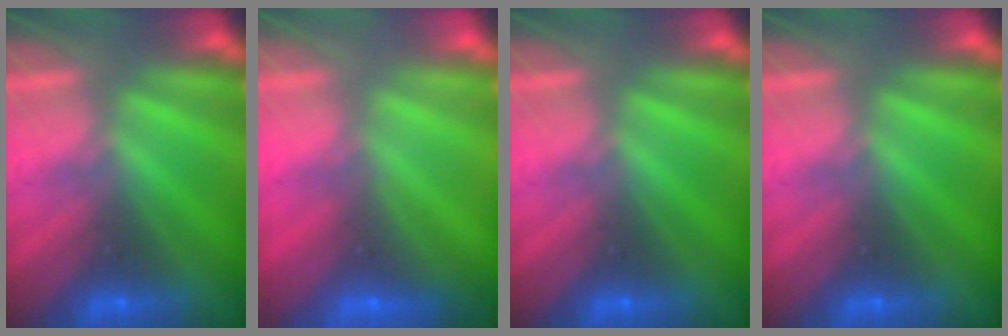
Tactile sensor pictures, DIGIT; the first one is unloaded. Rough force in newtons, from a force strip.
{"total": 3.1}
{"total": 0.0}
{"total": 0.0}